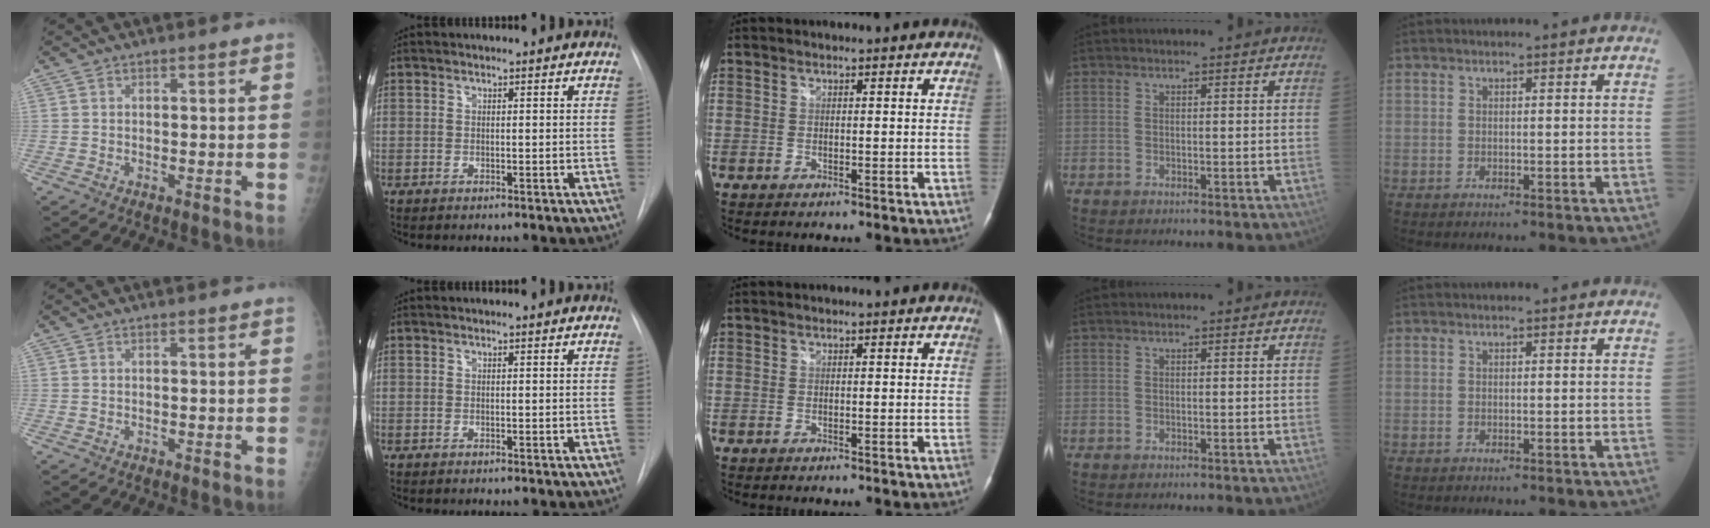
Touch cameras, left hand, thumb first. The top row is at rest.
{}